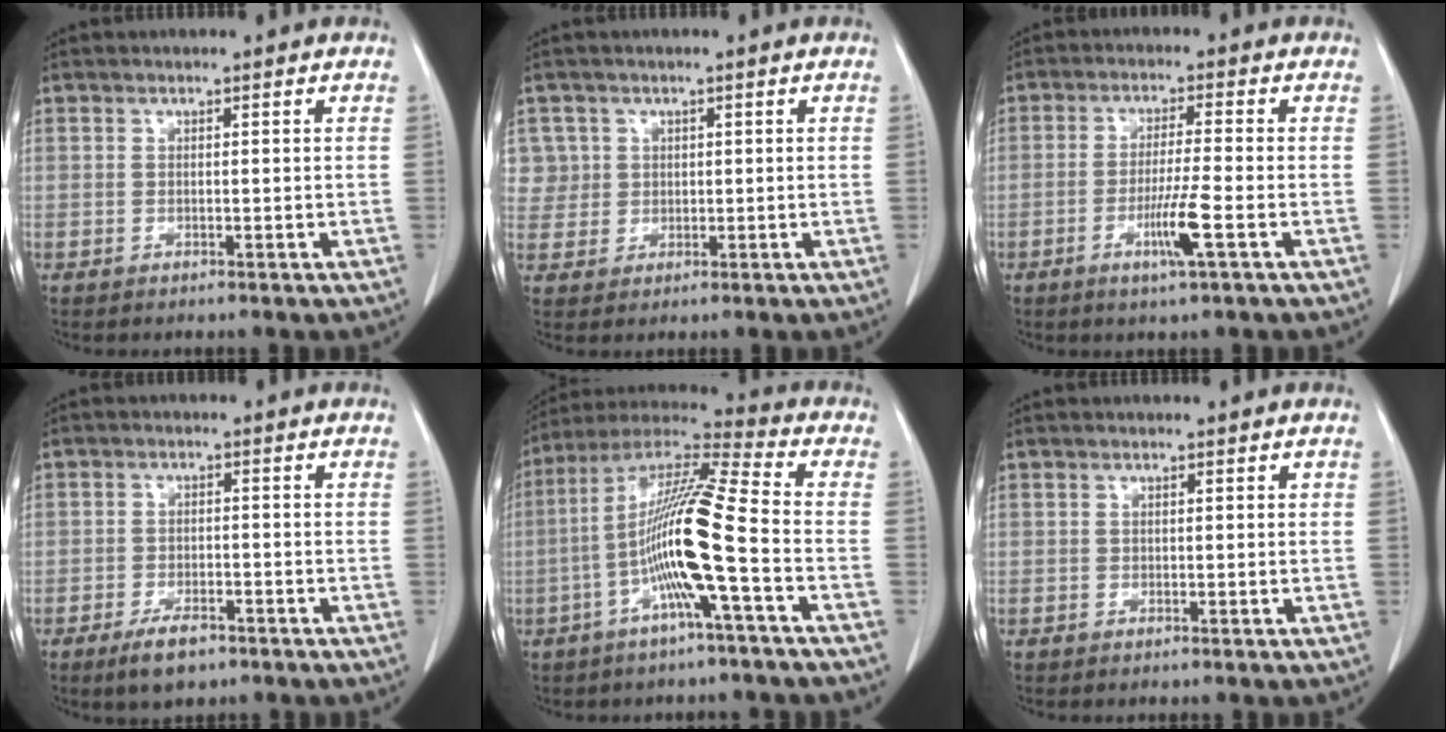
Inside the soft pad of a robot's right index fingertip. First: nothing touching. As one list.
[{"total": 4.4, "force": [1.5, 4.1, -0.3], "torque": [0.025, 0.009, 0.032]}, {"total": 5.9, "force": [-2.3, -0.5, 5.5], "torque": [-0.101, -0.012, -0.044]}, {"total": 4.5, "force": [-3.1, 2.0, 2.7], "torque": [-0.050, -0.001, -0.047]}, {"total": 14.7, "force": [-3.7, -0.6, 14.2], "torque": [-0.270, 0.010, -0.080]}, {"total": 0.0}]